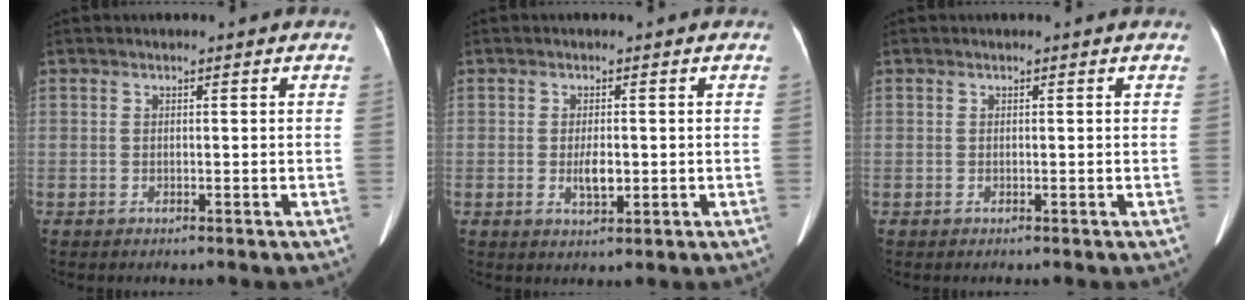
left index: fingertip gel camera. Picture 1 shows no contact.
{"total": 2.3, "force": [-0.6, 0.8, 2.1], "torque": [-0.034, -0.010, -0.002]}
{"total": 0.0}